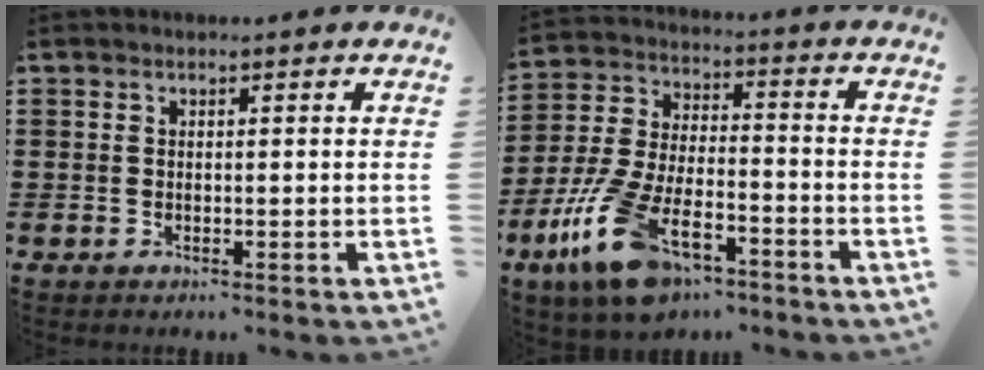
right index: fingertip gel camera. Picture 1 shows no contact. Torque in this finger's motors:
{"motor_torque": [2.14, 0.00, 1.05, 0.21]}